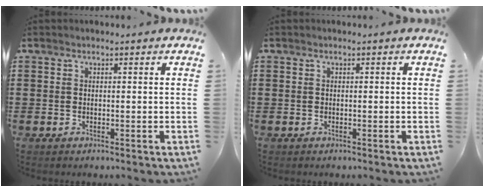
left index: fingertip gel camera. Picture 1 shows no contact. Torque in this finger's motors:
{"motor_torque": [-0.04, -0.02, -0.02, -0.01]}